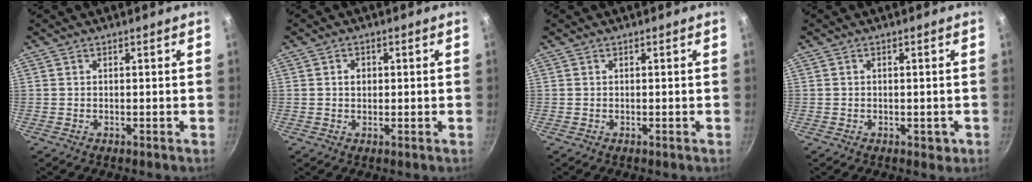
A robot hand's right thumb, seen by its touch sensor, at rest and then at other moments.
{"total": 2.0, "force": [0.3, 1.7, 1.1], "torque": [-0.008, 0.002, 0.004]}
{"total": 0.0}
{"total": 2.3, "force": [-0.8, 1.4, 1.6], "torque": [-0.018, 0.002, -0.009]}